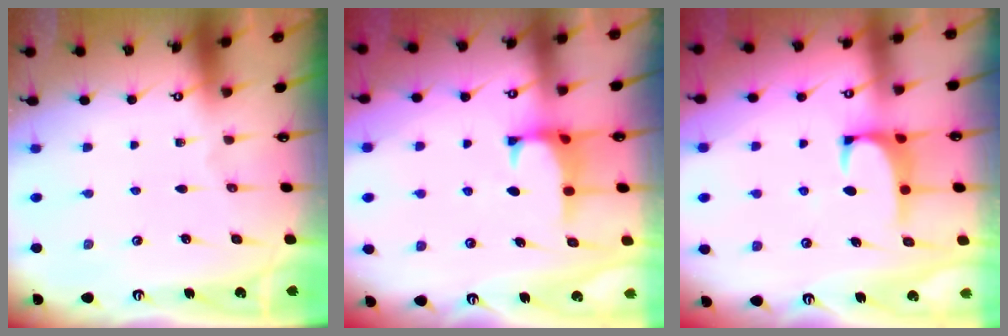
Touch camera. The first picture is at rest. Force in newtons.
{"total": 1.1, "press": 0.9, "slide": 0.6}
{"total": 1.0, "press": 0.9, "slide": 0.4}